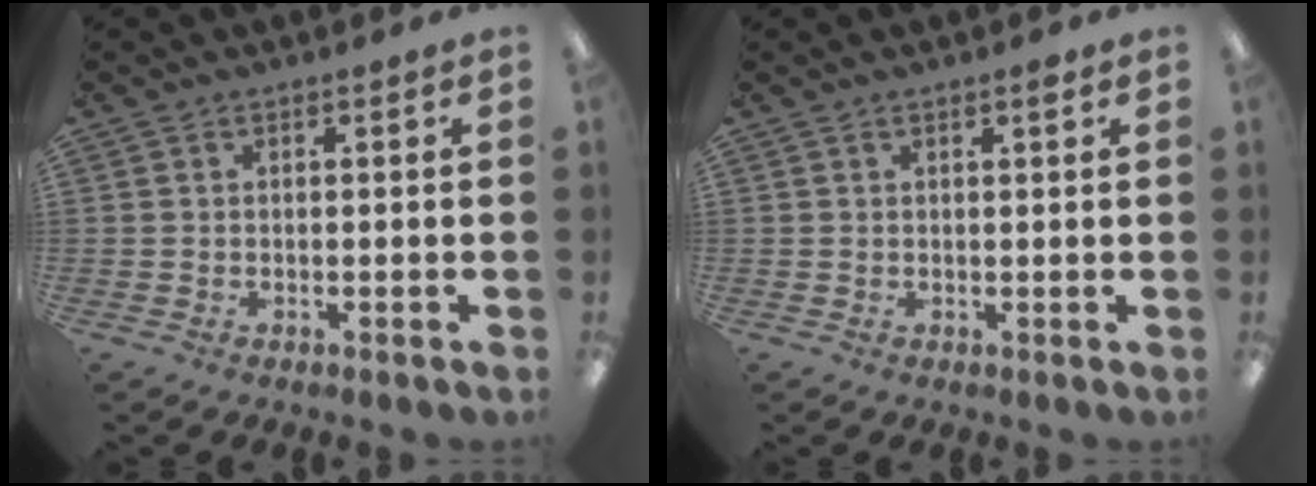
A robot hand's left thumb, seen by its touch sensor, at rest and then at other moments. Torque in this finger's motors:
{"motor_torque": [-0.12, -0.04, -0.16, 0.28, -0.06]}